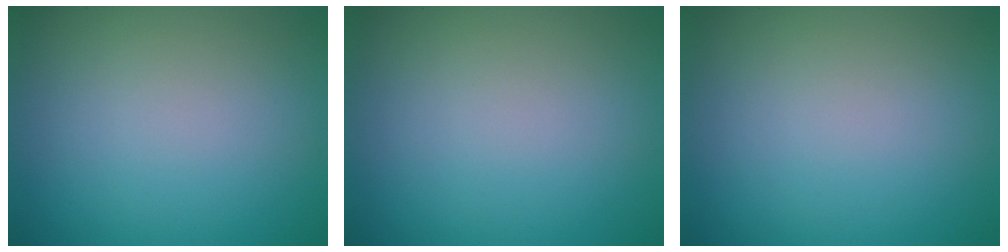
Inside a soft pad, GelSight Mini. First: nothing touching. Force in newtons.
{"total": 0.0}
{"total": 0.0}